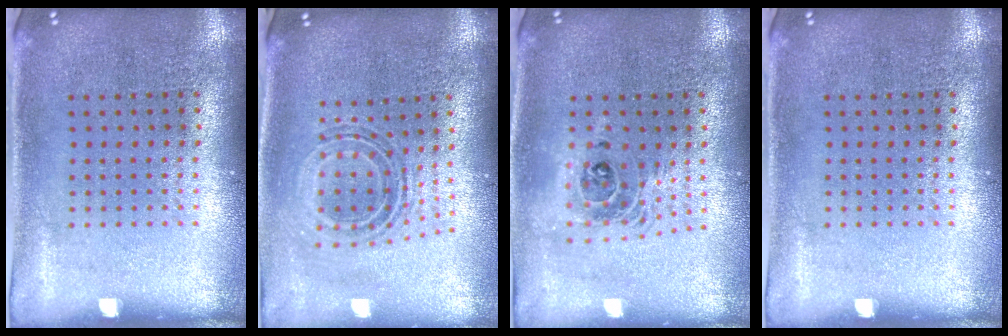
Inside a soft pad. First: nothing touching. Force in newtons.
{"total": 0.8, "press": 0.8, "slide": 0.3}
{"total": 1.7, "press": 1.4, "slide": 0.9}
{"total": 0.0}